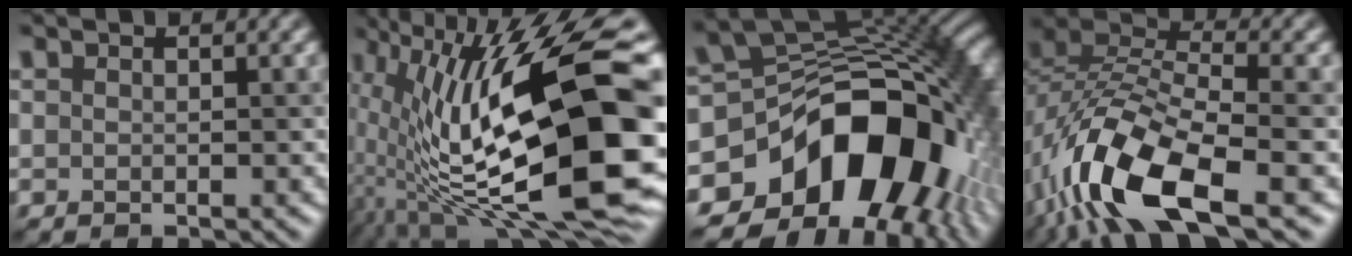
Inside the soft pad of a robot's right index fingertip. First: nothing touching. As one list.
[{"total": 18.0, "force": [0.1, 6.5, 16.8], "torque": [-0.286, 0.009, -0.005]}, {"total": 16.3, "force": [-5.9, 10.6, 10.8], "torque": [-0.140, -0.008, -0.097]}, {"total": 11.8, "force": [-6.2, 4.4, 9.0], "torque": [-0.179, 0.003, -0.124]}]